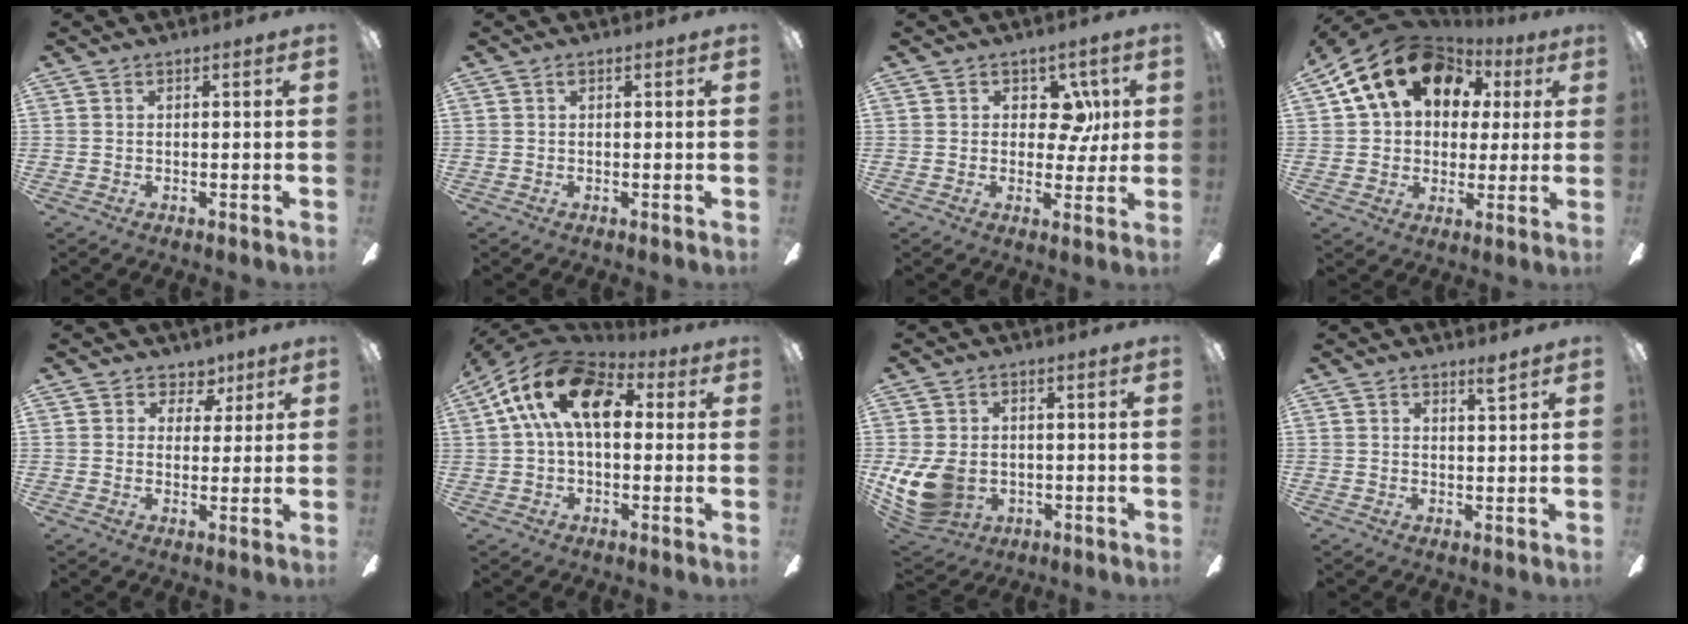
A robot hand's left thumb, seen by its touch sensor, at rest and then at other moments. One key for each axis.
{"total": 0.6, "fx": 0.2, "fy": 0.3, "fz": 0.4, "tx": -0.010, "ty": 0.004, "tz": 0.003}
{"total": 5.3, "fx": 1.3, "fy": 3.9, "fz": 3.3, "tx": -0.039, "ty": 0.001, "tz": 0.016}
{"total": 17.8, "fx": 8.3, "fy": 13.1, "fz": 8.7, "tx": -0.162, "ty": -0.027, "tz": 0.155}
{"total": 4.7, "fx": 2.7, "fy": 3.8, "fz": 0.8, "tx": -0.007, "ty": -0.012, "tz": 0.047}
{"total": 16.9, "fx": 4.8, "fy": 9.4, "fz": 13.2, "tx": -0.255, "ty": 0.006, "tz": 0.080}
{"total": 11.9, "fx": -2.2, "fy": 9.0, "fz": 7.4, "tx": -0.172, "ty": 0.008, "tz": -0.038}
{"total": 2.3, "fx": 2.1, "fy": 0.1, "fz": 1.0, "tx": -0.007, "ty": -0.012, "tz": 0.033}